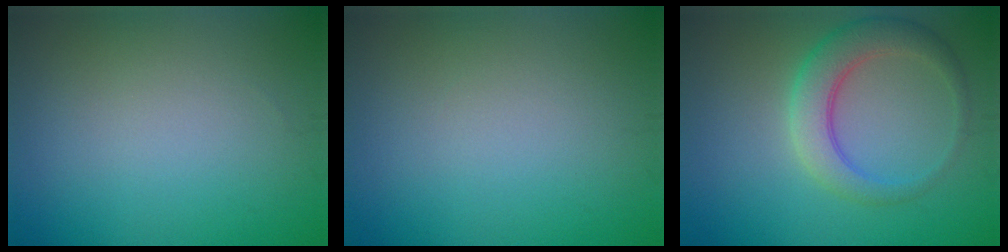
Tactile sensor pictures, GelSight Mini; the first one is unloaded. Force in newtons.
{"total": 0.0}
{"total": 4.3, "press": 4.3, "slide": 0.3}